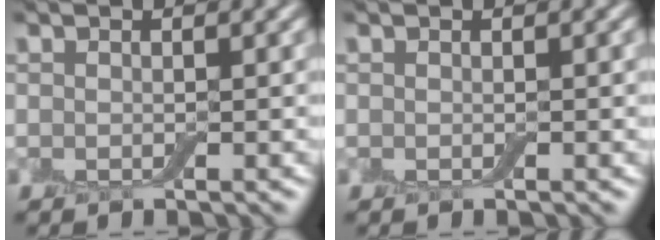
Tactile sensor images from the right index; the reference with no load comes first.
{"total": 0.0}